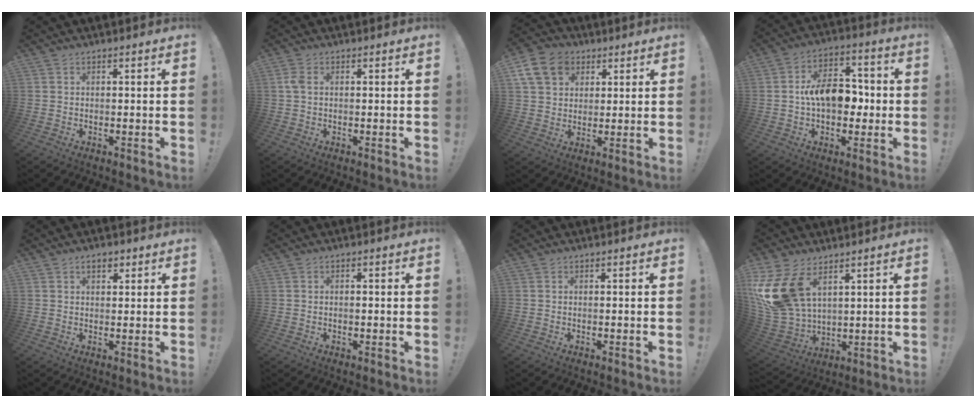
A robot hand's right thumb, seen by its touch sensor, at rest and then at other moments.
{"total": 2.2, "force": [0.2, 1.2, 1.8], "torque": [-0.026, 0.003, 0.002]}
{"total": 12.8, "force": [5.5, 9.9, 6.0], "torque": [-0.090, -0.018, 0.112]}
{"total": 13.5, "force": [-0.1, 8.6, 10.5], "torque": [-0.169, 0.012, -0.003]}
{"total": 3.3, "force": [1.7, 1.8, 2.1], "torque": [-0.022, -0.003, 0.026]}
{"total": 0.5, "force": [-0.4, 0.2, 0.3], "torque": [0.000, -0.001, -0.008]}
{"total": 0.0}
{"total": 18.9, "force": [7.0, 11.9, 12.9], "torque": [-0.259, -0.041, 0.138]}